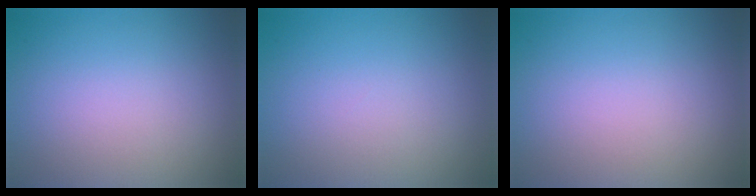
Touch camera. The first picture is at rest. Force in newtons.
{"total": 0.0}
{"total": 0.0}